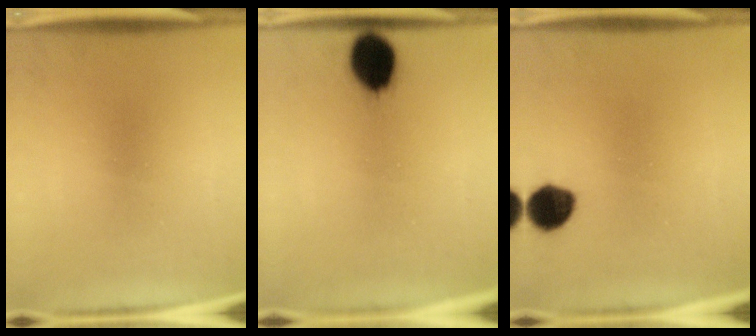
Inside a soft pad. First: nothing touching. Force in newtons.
{"total": 9.5}
{"total": 7.8}